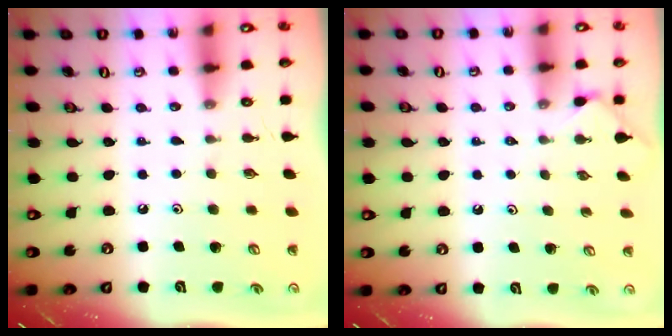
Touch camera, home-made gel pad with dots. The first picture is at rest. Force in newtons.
{"total": 2.3, "press": 2.3, "slide": 0.4}